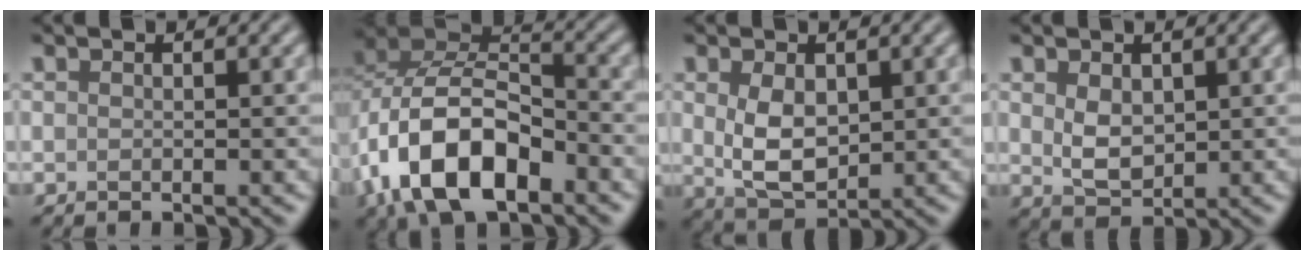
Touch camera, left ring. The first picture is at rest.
{"total": 11.0, "force": [-4.7, 6.2, 7.9], "torque": [-0.151, 0.003, -0.089]}
{"total": 4.7, "force": [0.6, 3.0, 3.6], "torque": [-0.081, -0.004, 0.021]}
{"total": 3.0, "force": [0.6, 2.0, 2.2], "torque": [-0.047, -0.004, 0.018]}